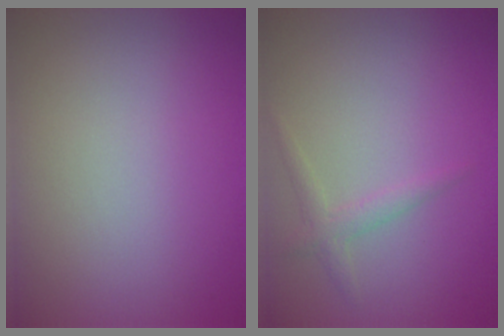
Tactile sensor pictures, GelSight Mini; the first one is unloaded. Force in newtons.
{"total": 1.5, "press": 1.5, "slide": 0.1}